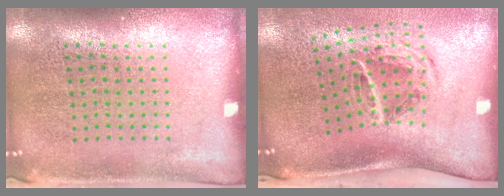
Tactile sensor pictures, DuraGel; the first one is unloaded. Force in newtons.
{"total": 2.1, "press": 1.2, "slide": 1.7}